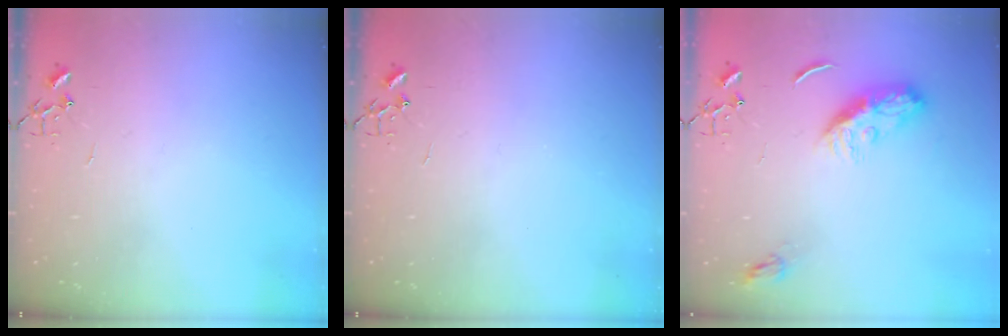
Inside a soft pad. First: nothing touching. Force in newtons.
{"total": 0.0}
{"total": 9.9, "press": 9.9, "slide": 0.1}